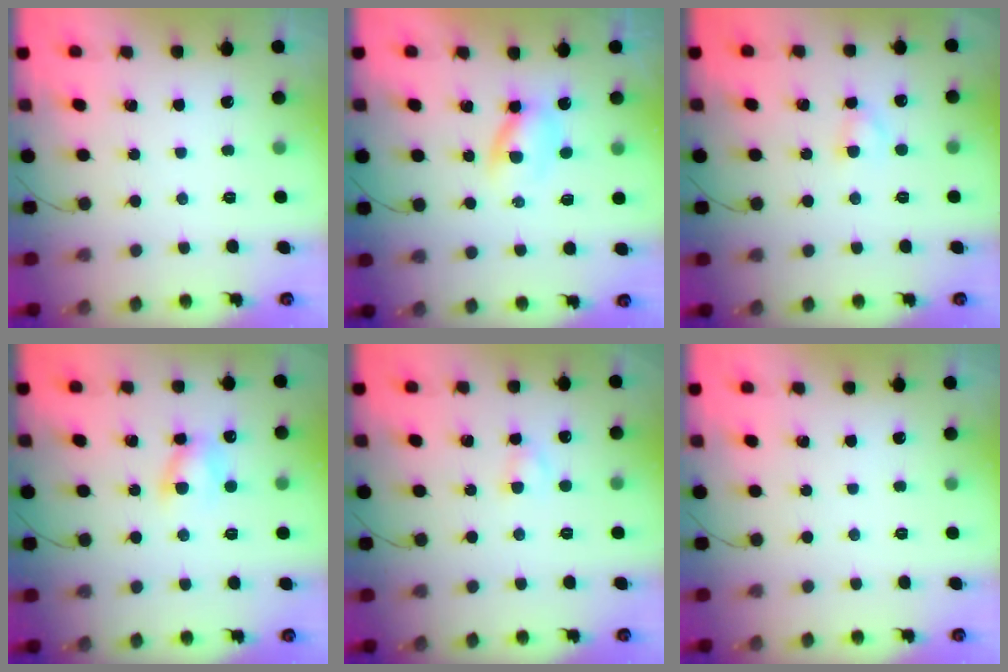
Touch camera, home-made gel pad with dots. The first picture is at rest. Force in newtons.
{"total": 3.1, "press": 3.0, "slide": 0.7}
{"total": 2.6, "press": 2.3, "slide": 1.2}
{"total": 5.9, "press": 5.8, "slide": 1.3}
{"total": 2.8, "press": 2.6, "slide": 1.0}
{"total": 0.0}